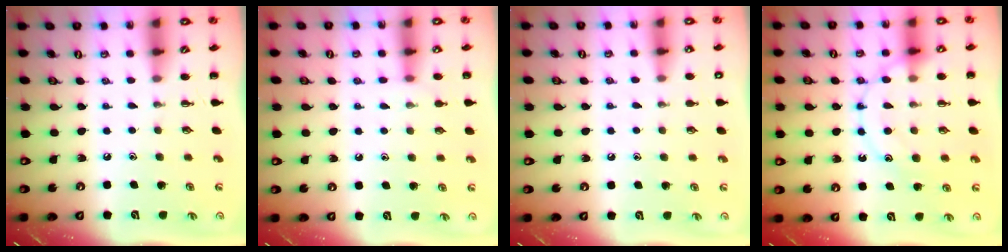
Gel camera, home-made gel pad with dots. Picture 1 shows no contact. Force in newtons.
{"total": 5.7, "press": 5.5, "slide": 1.5}
{"total": 5.2, "press": 5.0, "slide": 1.5}
{"total": 13.1, "press": 13.1, "slide": 0.8}